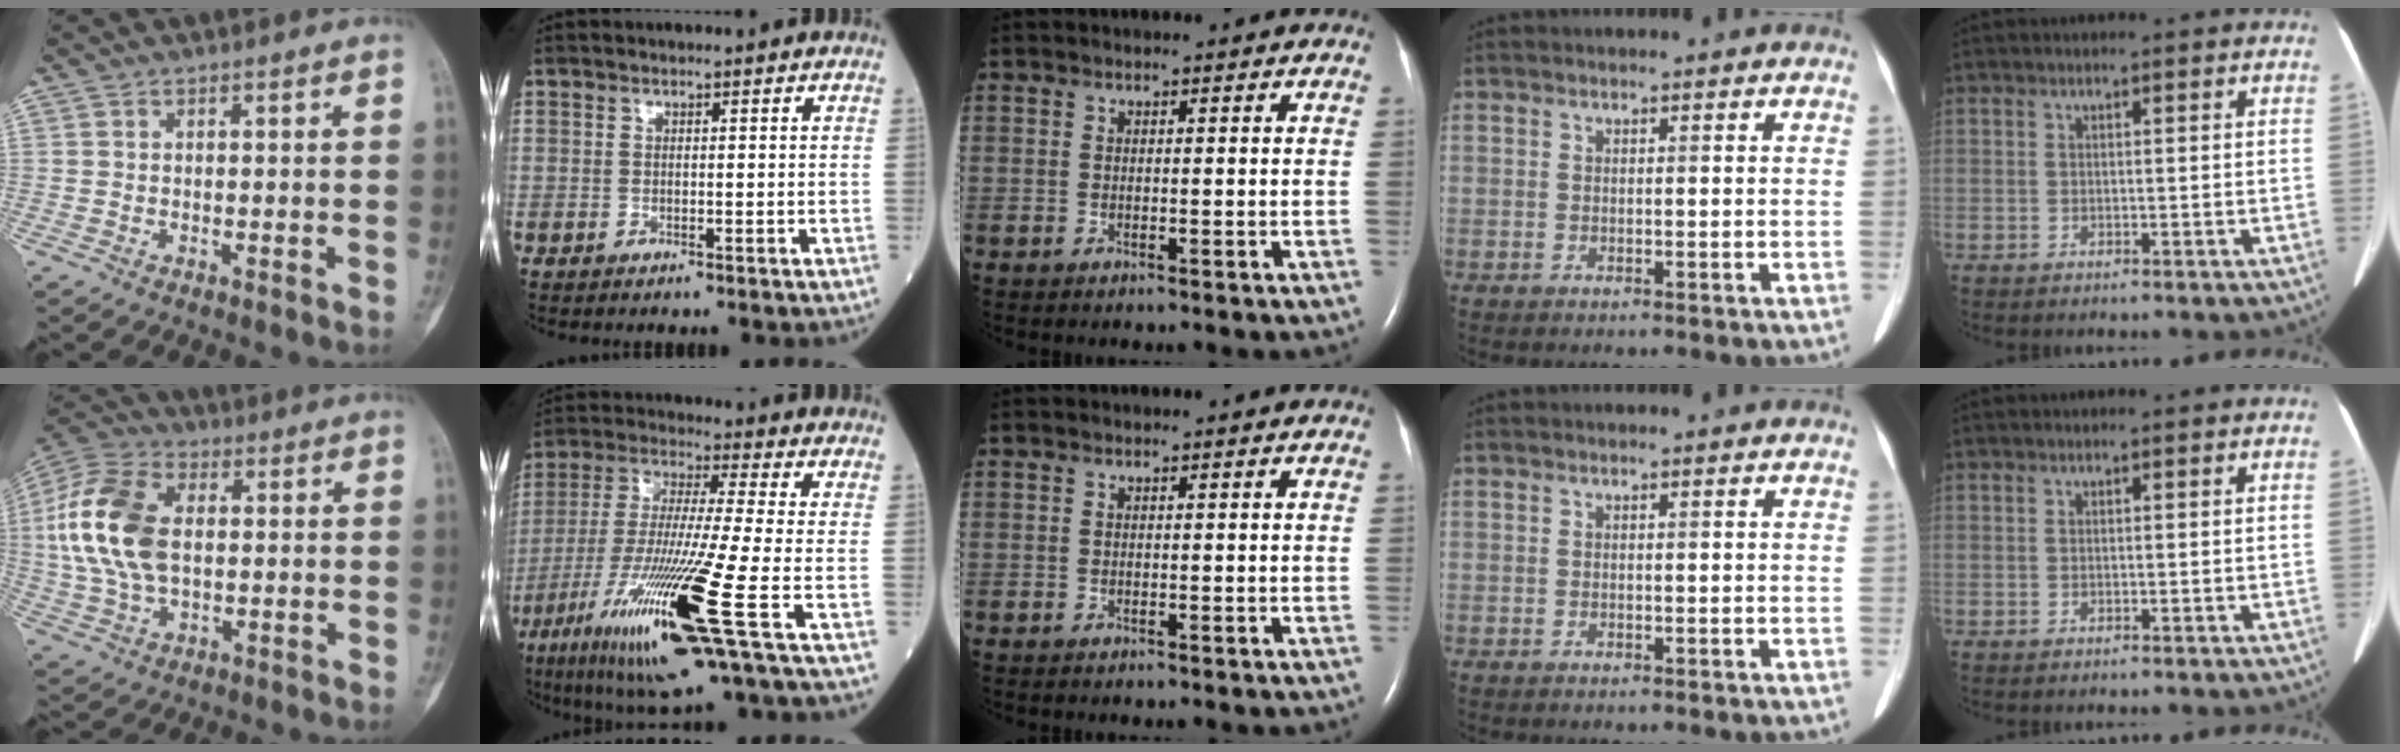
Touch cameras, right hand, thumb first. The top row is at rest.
{"thumb": {"total": 17.3, "force": [1.4, 10.8, 13.5], "torque": [-0.281, 0.014, 0.026]}, "index": {"total": 18.8, "force": [-7.9, -0.7, 17.1], "torque": [-0.343, -0.048, -0.151]}}